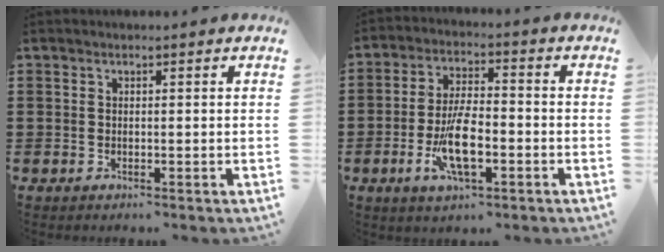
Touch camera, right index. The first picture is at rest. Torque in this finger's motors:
{"motor_torque": [1.88, 0.25, 0.61, 0.21]}